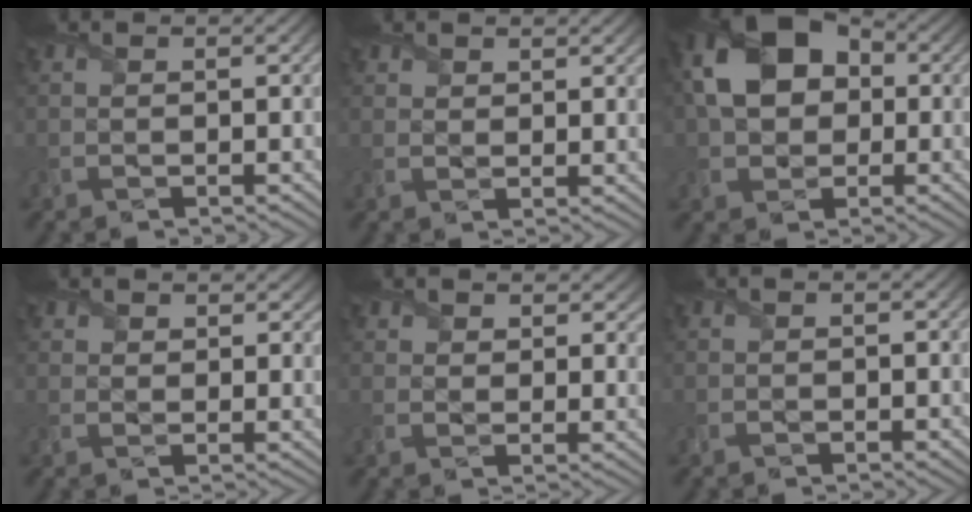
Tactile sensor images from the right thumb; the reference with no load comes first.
{"total": 2.3, "force": [1.7, 1.3, 0.8], "torque": [-0.017, -0.002, 0.035]}
{"total": 13.0, "force": [2.5, 9.4, 8.6], "torque": [-0.169, 0.017, 0.033]}
{"total": 3.5, "force": [2.4, 2.1, 1.3], "torque": [-0.030, -0.005, 0.047]}
{"total": 4.7, "force": [3.1, 2.9, 2.1], "torque": [-0.051, -0.004, 0.058]}
{"total": 1.0, "force": [-0.4, 0.5, 0.8], "torque": [-0.012, -0.005, -0.002]}